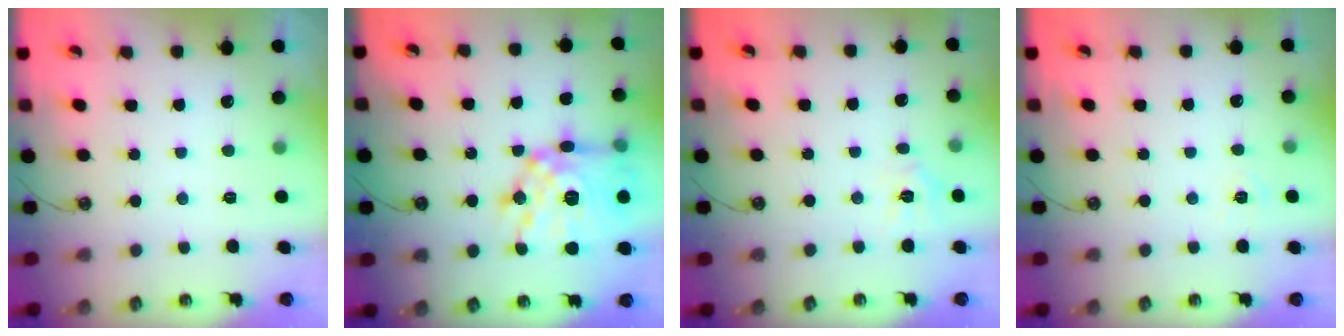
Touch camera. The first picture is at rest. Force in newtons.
{"total": 21.0, "press": 20.9, "slide": 2.1}
{"total": 4.2, "press": 4.2, "slide": 0.3}
{"total": 3.2, "press": 3.2, "slide": 0.4}